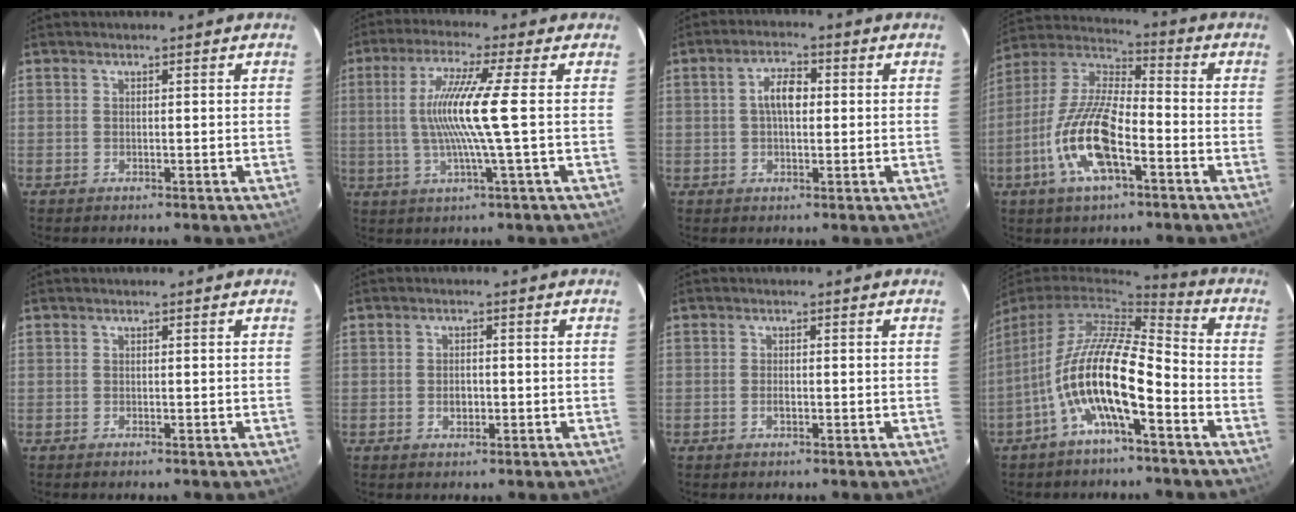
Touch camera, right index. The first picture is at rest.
{"total": 10.8, "force": [-0.1, -1.7, 10.7], "torque": [-0.208, -0.005, -0.002]}
{"total": 4.9, "force": [0.5, 2.5, 4.2], "torque": [-0.077, 0.014, 0.008]}
{"total": 16.0, "force": [-6.4, 5.3, 13.6], "torque": [-0.282, -0.008, -0.129]}
{"total": 0.0}
{"total": 2.4, "force": [-0.6, 1.6, 1.6], "torque": [-0.029, 0.003, -0.010]}
{"total": 1.3, "force": [-0.5, 0.6, 1.1], "torque": [-0.022, 0.001, -0.010]}
{"total": 14.2, "force": [-5.5, 3.7, 12.5], "torque": [-0.233, -0.004, -0.110]}